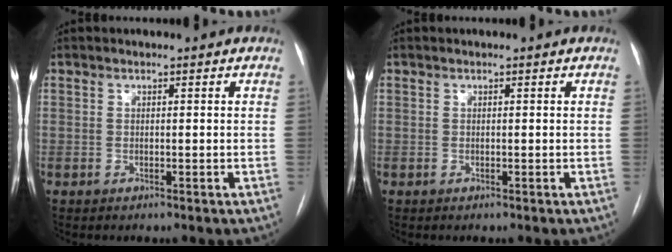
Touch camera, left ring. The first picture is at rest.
{"total": 0.0}